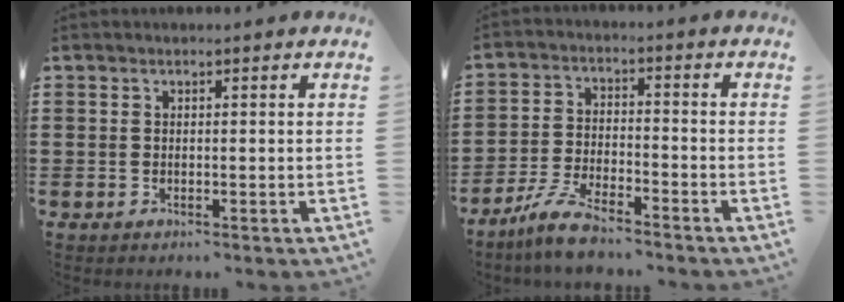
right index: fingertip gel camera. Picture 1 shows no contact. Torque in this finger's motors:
{"motor_torque": [-0.74, 0.61, 0.45, 0.06]}